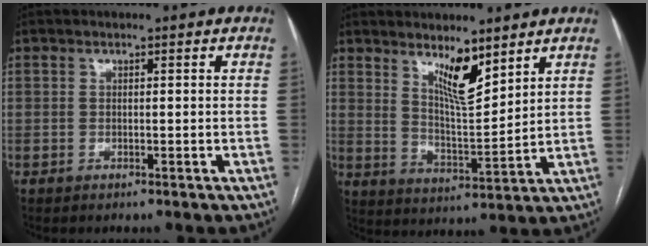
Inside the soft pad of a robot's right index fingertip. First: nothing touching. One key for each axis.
{"total": 7.5, "fx": 5.2, "fy": 1.4, "fz": 5.3, "tx": -0.097, "ty": -0.016, "tz": 0.098}